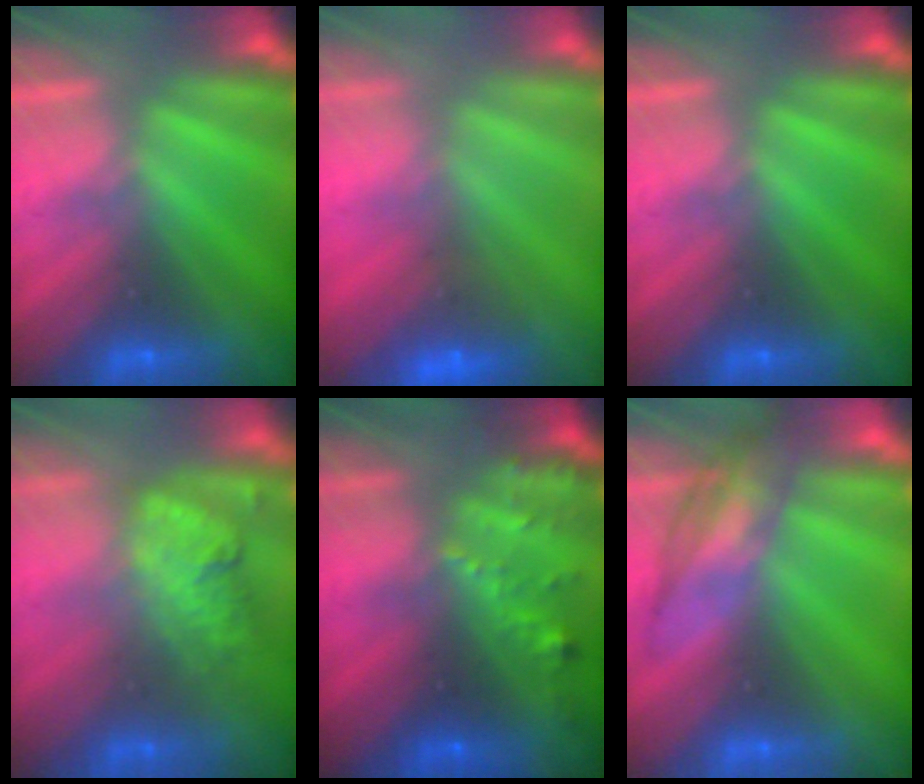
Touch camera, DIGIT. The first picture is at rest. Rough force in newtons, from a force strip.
{"total": 7.2}
{"total": 0.0}
{"total": 3.2}
{"total": 8.5}
{"total": 2.6}